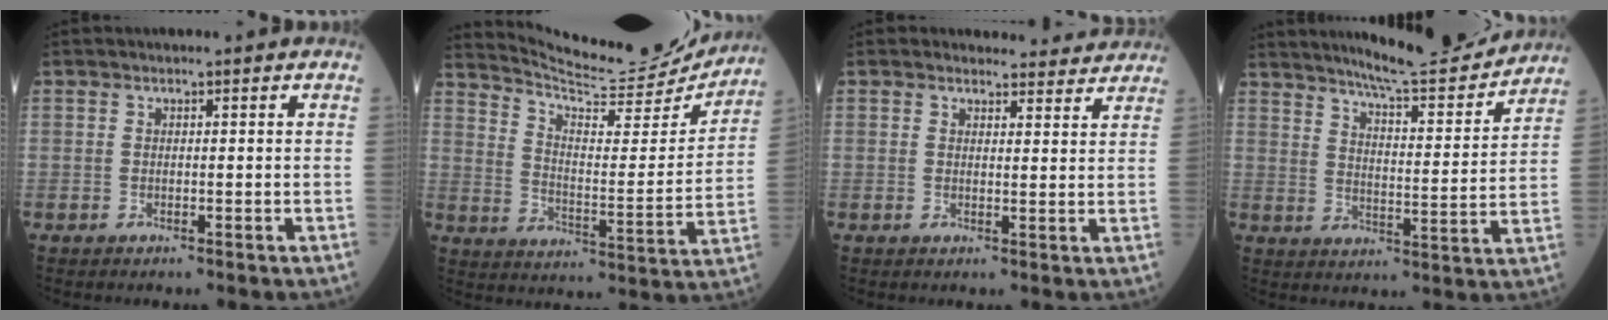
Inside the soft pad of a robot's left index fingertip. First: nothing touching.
{"total": 17.5, "force": [17.1, 1.0, 3.5], "torque": [-0.066, -0.055, 0.238]}
{"total": 5.8, "force": [5.6, 1.6, 0.0], "torque": [0.014, -0.003, 0.047]}
{"total": 14.7, "force": [13.8, 0.6, 5.1], "torque": [-0.077, -0.019, 0.193]}